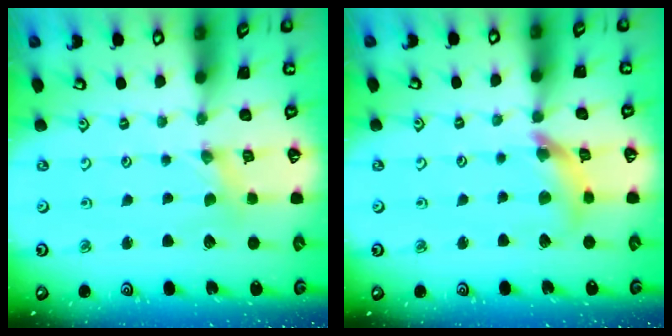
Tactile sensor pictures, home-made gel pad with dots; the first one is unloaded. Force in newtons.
{"total": 10.7, "press": 10.6, "slide": 1.3}